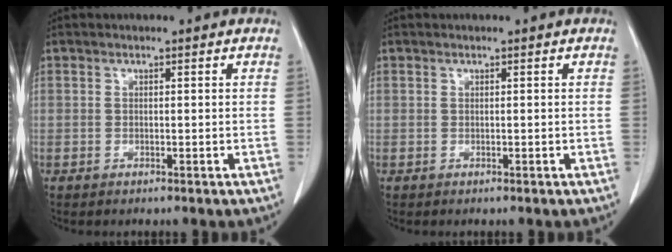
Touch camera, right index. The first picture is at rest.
{"total": 0.0}